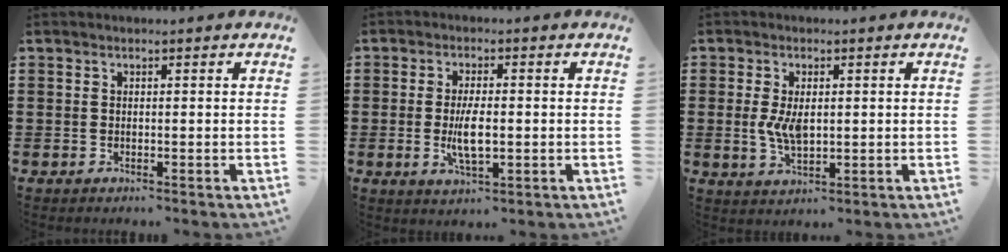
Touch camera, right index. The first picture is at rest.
{"total": 5.6, "force": [-0.7, 1.9, 5.2], "torque": [-0.103, -0.004, -0.016]}
{"total": 4.7, "force": [0.2, 2.5, 4.0], "torque": [-0.097, 0.001, -0.001]}